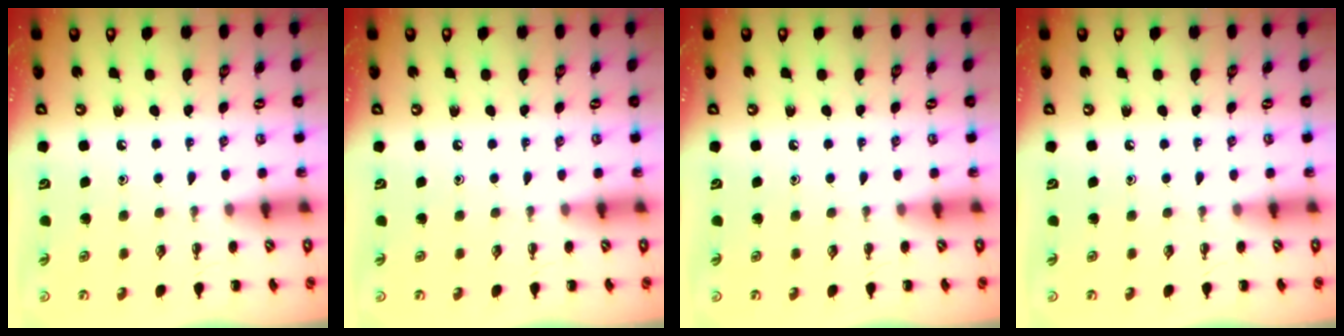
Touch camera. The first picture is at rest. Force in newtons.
{"total": 0.0}
{"total": 0.0}
{"total": 0.0}